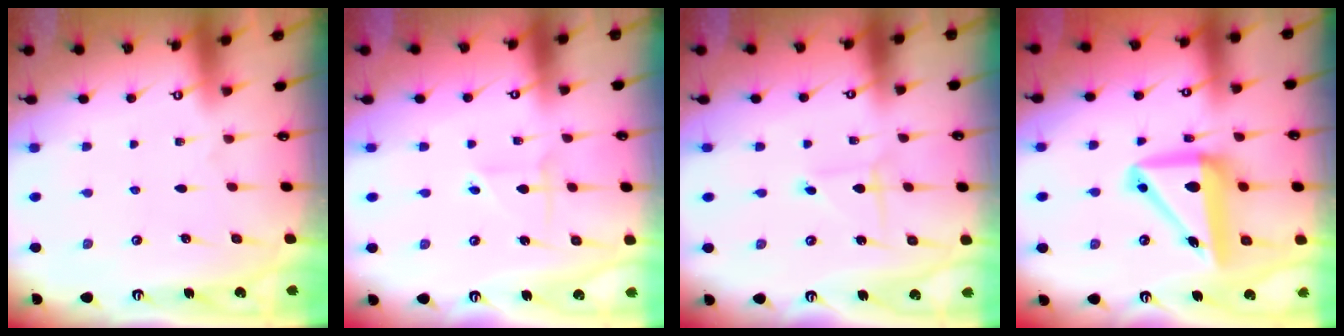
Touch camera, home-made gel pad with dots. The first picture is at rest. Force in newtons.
{"total": 2.6, "press": 2.6, "slide": 0.2}
{"total": 1.0, "press": 1.0, "slide": 0.1}
{"total": 12.9, "press": 12.5, "slide": 3.4}